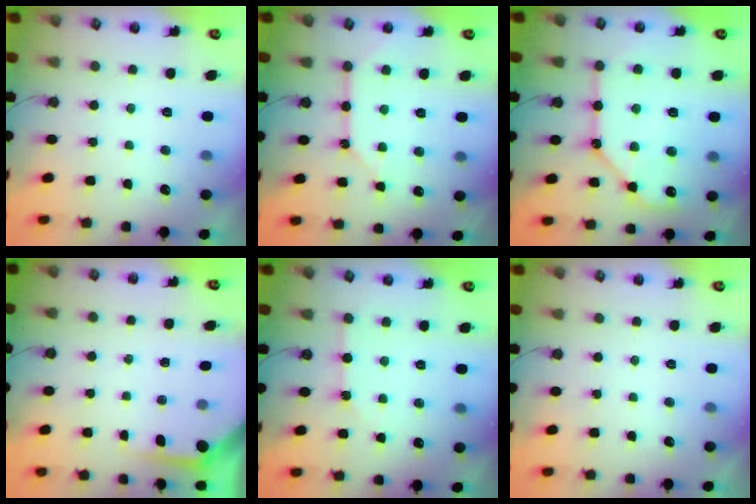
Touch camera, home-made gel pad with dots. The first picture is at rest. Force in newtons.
{"total": 10.4, "press": 10.4, "slide": 0.9}
{"total": 13.9, "press": 13.8, "slide": 1.5}
{"total": 3.7, "press": 3.7, "slide": 0.5}
{"total": 2.7, "press": 2.7, "slide": 0.4}
{"total": 0.0}